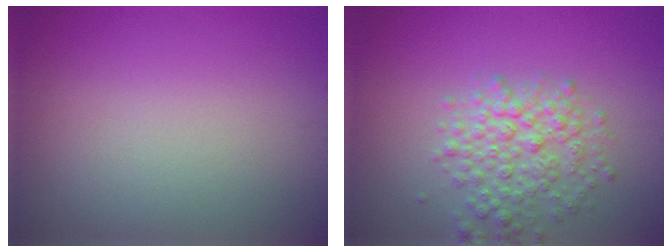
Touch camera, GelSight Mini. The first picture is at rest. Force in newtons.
{"total": 4.0, "press": 4.0, "slide": 0.2}